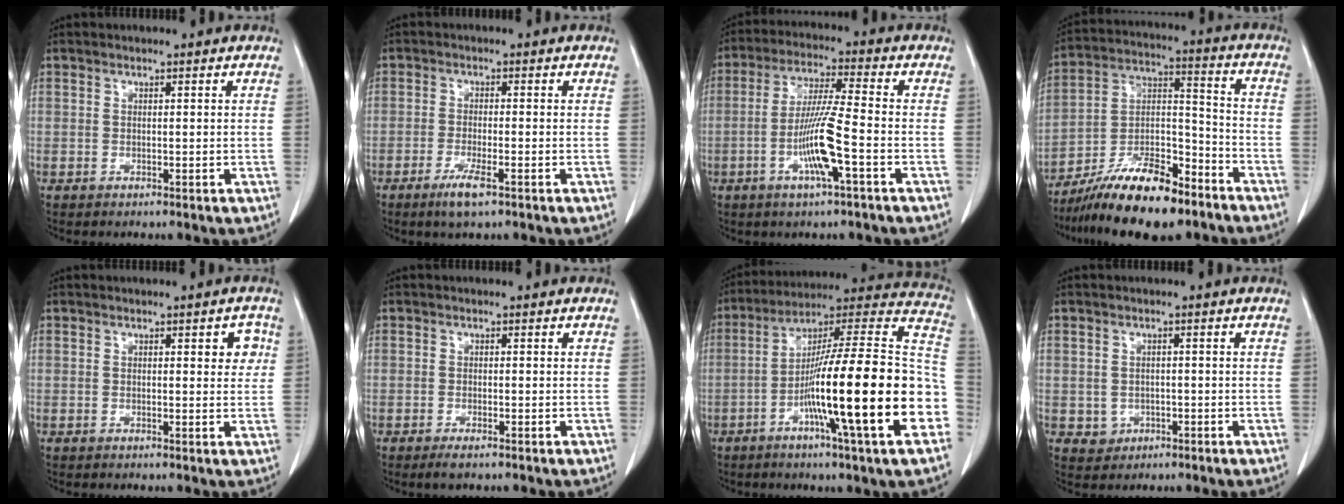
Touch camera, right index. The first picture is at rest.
{"total": 4.0, "force": [-2.4, 0.4, 3.1], "torque": [-0.064, -0.008, -0.045]}
{"total": 9.6, "force": [-3.1, -0.1, 9.1], "torque": [-0.178, -0.005, -0.061]}
{"total": 16.8, "force": [-12.7, 4.4, 10.0], "torque": [-0.186, 0.011, -0.221]}
{"total": 2.9, "force": [0.9, 1.2, 2.5], "torque": [-0.022, 0.003, 0.009]}
{"total": 1.6, "force": [-1.2, 0.2, 1.1], "torque": [-0.023, -0.005, -0.019]}
{"total": 26.1, "force": [-7.1, 0.5, 25.1], "torque": [-0.317, -0.002, -0.126]}
{"total": 2.8, "force": [-0.7, 2.7, 0.4], "torque": [0.002, 0.008, -0.003]}